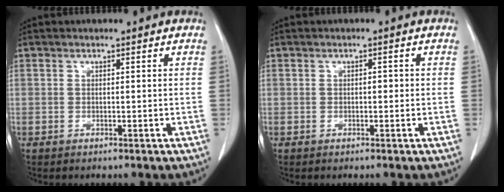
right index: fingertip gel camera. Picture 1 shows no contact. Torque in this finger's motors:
{"motor_torque": [0.06, 0.01, 0.15, 0.02]}